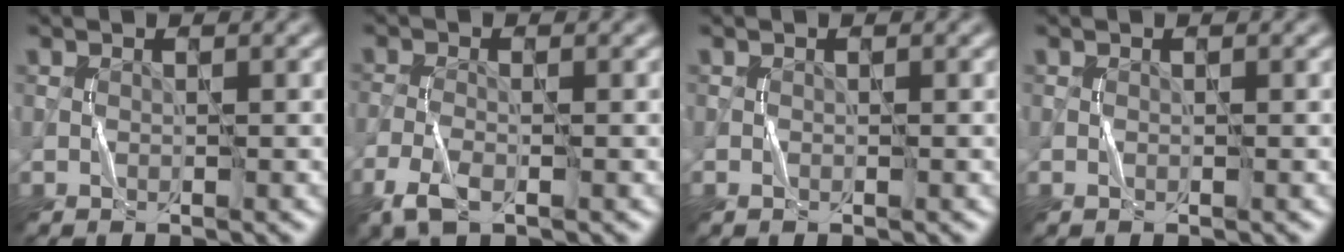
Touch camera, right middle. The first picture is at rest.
{"total": 2.9, "force": [-1.8, 1.0, 2.1], "torque": [-0.054, -0.004, -0.043]}
{"total": 0.0}
{"total": 0.0}